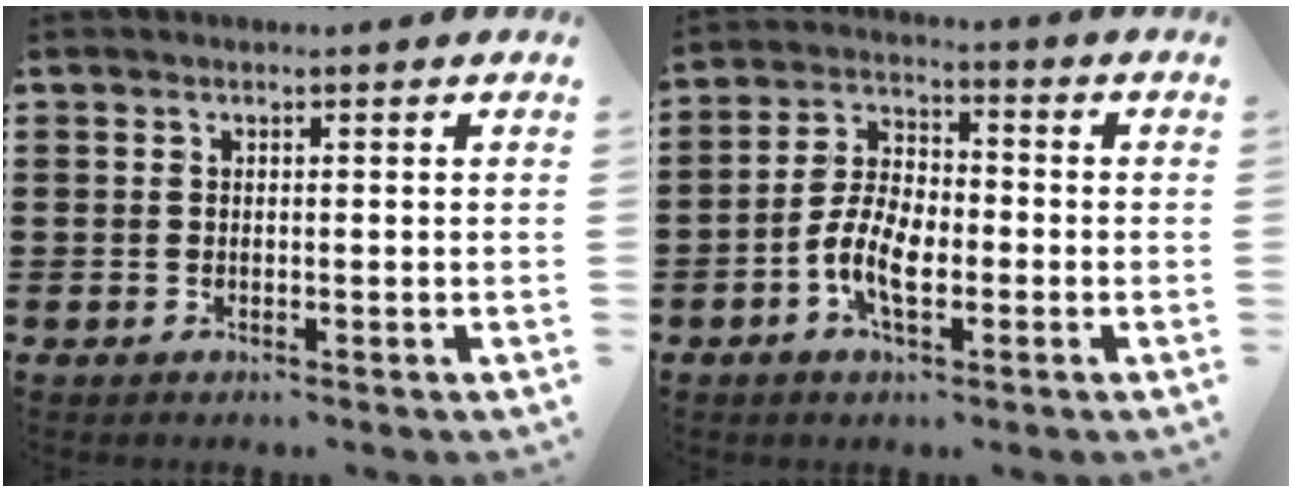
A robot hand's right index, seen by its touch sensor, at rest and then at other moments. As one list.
[{"total": 7.3, "force": [-2.6, 3.6, 5.7], "torque": [-0.132, 0.000, -0.054]}]